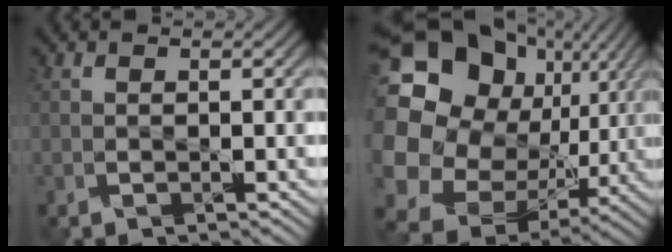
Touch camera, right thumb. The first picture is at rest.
{"total": 22.0, "force": [4.6, 18.1, 11.7], "torque": [-0.306, -0.014, 0.102]}